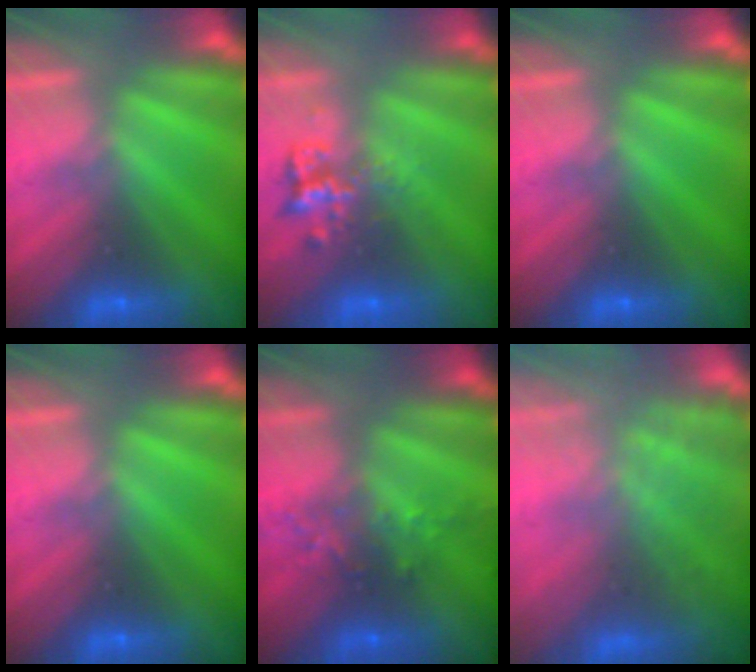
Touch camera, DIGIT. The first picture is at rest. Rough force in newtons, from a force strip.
{"total": 2.3}
{"total": 0.0}
{"total": 0.0}
{"total": 2.4}
{"total": 7.5}